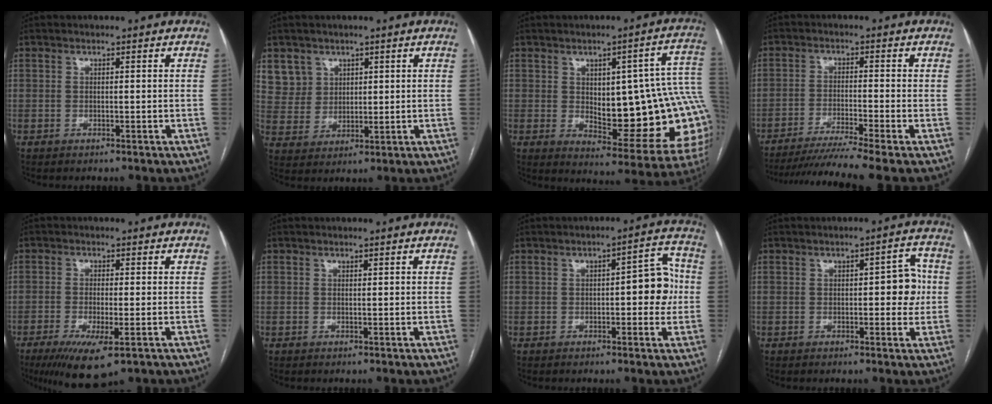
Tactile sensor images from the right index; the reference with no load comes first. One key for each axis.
{"total": 7.6, "fx": 4.9, "fy": 5.8, "fz": 0.8, "tx": -0.024, "ty": 0.016, "tz": 0.117}
{"total": 20.6, "fx": 0.5, "fy": 6.4, "fz": 19.6, "tx": -0.182, "ty": 0.019, "tz": 0.026}
{"total": 9.4, "fx": -7.9, "fy": -2.6, "fz": 4.4, "tx": -0.061, "ty": -0.029, "tz": -0.130}
{"total": 8.3, "fx": -4.4, "fy": 1.5, "fz": 6.8, "tx": -0.120, "ty": -0.023, "tz": -0.068}
{"total": 0.0}
{"total": 6.8, "fx": -0.2, "fy": 2.4, "fz": 6.4, "tx": -0.073, "ty": 0.025, "tz": -0.004}
{"total": 5.3, "fx": 0.1, "fy": 2.1, "fz": 4.8, "tx": -0.051, "ty": 0.017, "tz": -0.001}